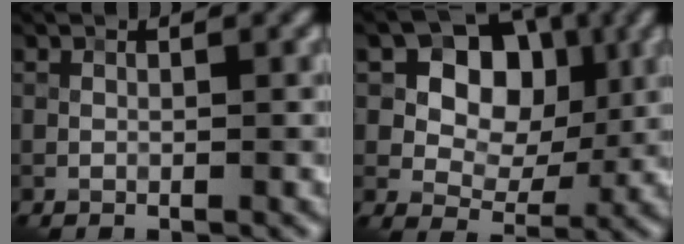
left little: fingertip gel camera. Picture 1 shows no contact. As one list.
[{"total": 8.7, "force": [2.5, 6.5, 5.2], "torque": [-0.080, 0.011, 0.021]}]